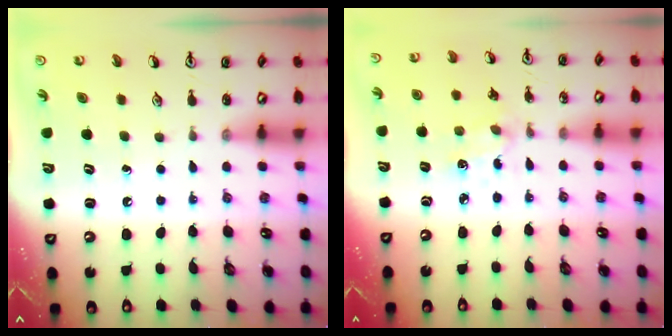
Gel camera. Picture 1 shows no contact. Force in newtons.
{"total": 1.9, "press": 1.9, "slide": 0.4}